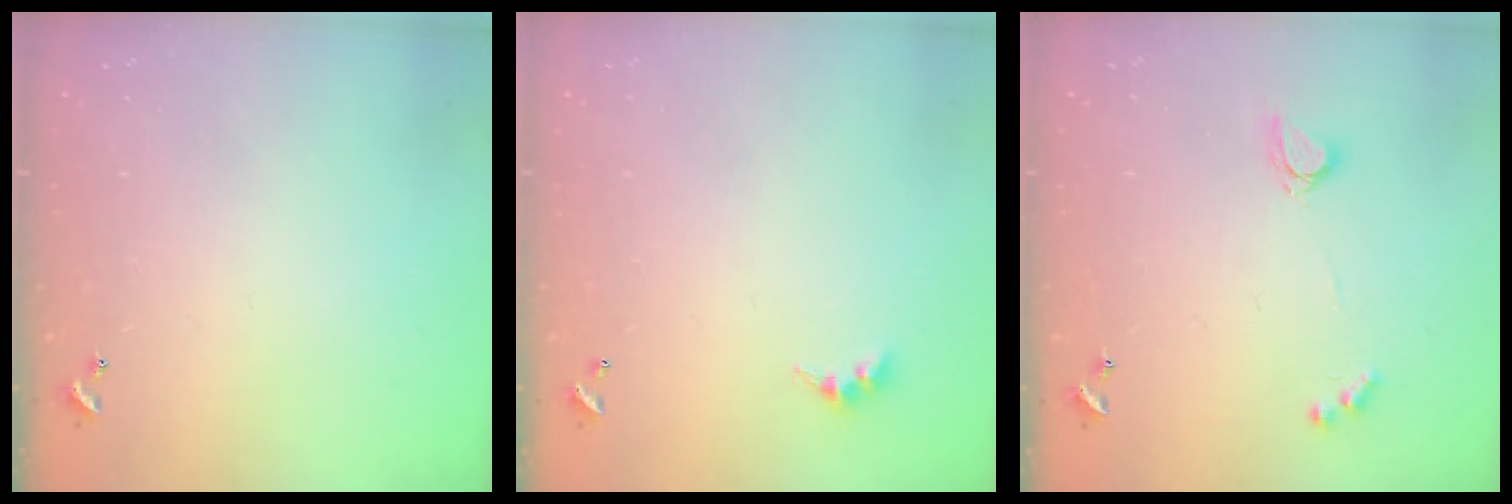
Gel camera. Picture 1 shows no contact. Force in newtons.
{"total": 3.9, "press": 3.8, "slide": 0.5}
{"total": 4.0, "press": 4.0, "slide": 0.3}